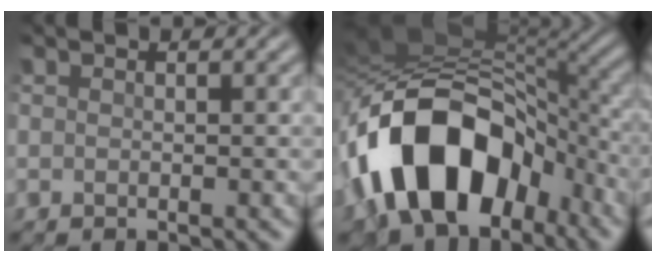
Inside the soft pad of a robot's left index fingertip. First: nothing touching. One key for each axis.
{"total": 14.3, "fx": -5.3, "fy": 8.6, "fz": 10.1, "tx": -0.168, "ty": 0.015, "tz": -0.098}